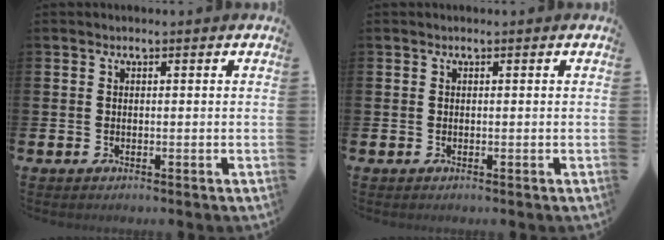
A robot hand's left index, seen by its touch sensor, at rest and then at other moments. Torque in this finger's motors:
{"motor_torque": [0.14, 0.07, -0.02, -0.01]}